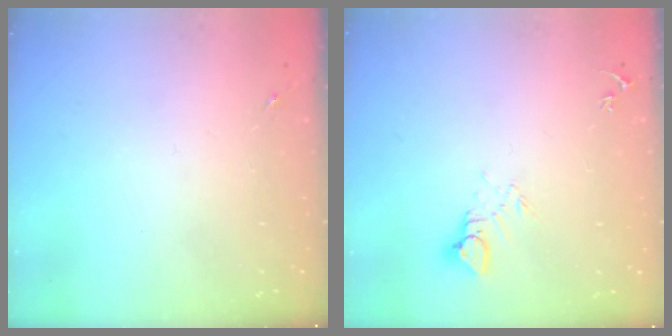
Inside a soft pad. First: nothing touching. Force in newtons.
{"total": 5.5, "press": 5.5, "slide": 0.4}